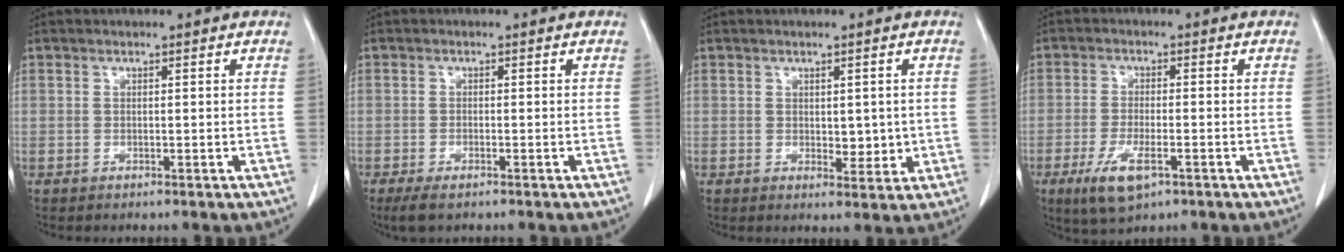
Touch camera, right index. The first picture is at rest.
{"total": 3.1, "force": [-2.1, 0.8, 2.0], "torque": [-0.040, -0.007, -0.032]}
{"total": 3.3, "force": [0.2, 1.9, 2.7], "torque": [-0.030, -0.007, 0.010]}
{"total": 6.7, "force": [-3.3, 2.0, 5.5], "torque": [-0.112, -0.013, -0.051]}